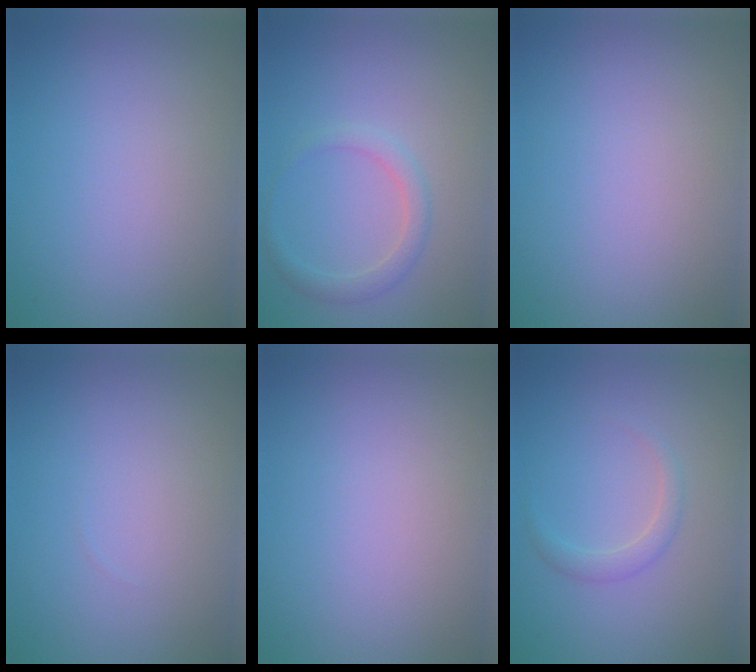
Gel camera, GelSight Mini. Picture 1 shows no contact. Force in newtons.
{"total": 1.9, "press": 1.9, "slide": 0.1}
{"total": 0.0}
{"total": 0.0}
{"total": 0.0}
{"total": 1.4, "press": 1.4, "slide": 0.1}